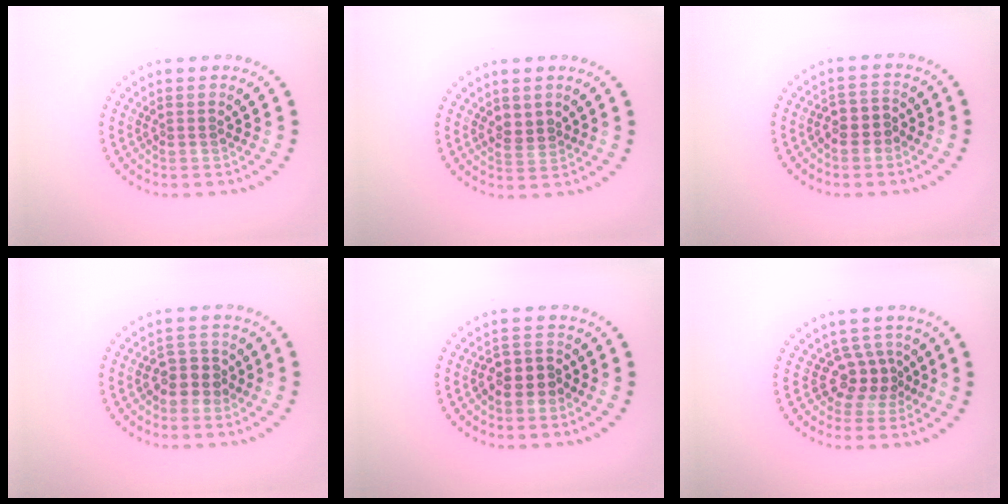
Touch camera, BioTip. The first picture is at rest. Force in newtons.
{"total": 1.8, "press": 1.7, "slide": 0.5}
{"total": 2.3, "press": 2.1, "slide": 0.9}
{"total": 2.8, "press": 2.7, "slide": 0.7}
{"total": 2.7, "press": 2.5, "slide": 1.2}
{"total": 2.9, "press": 2.3, "slide": 1.7}